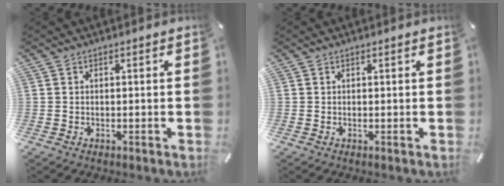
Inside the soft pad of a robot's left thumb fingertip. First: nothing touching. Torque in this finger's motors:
{"motor_torque": [0.88, 0.50, 0.60, -0.96, 0.10]}